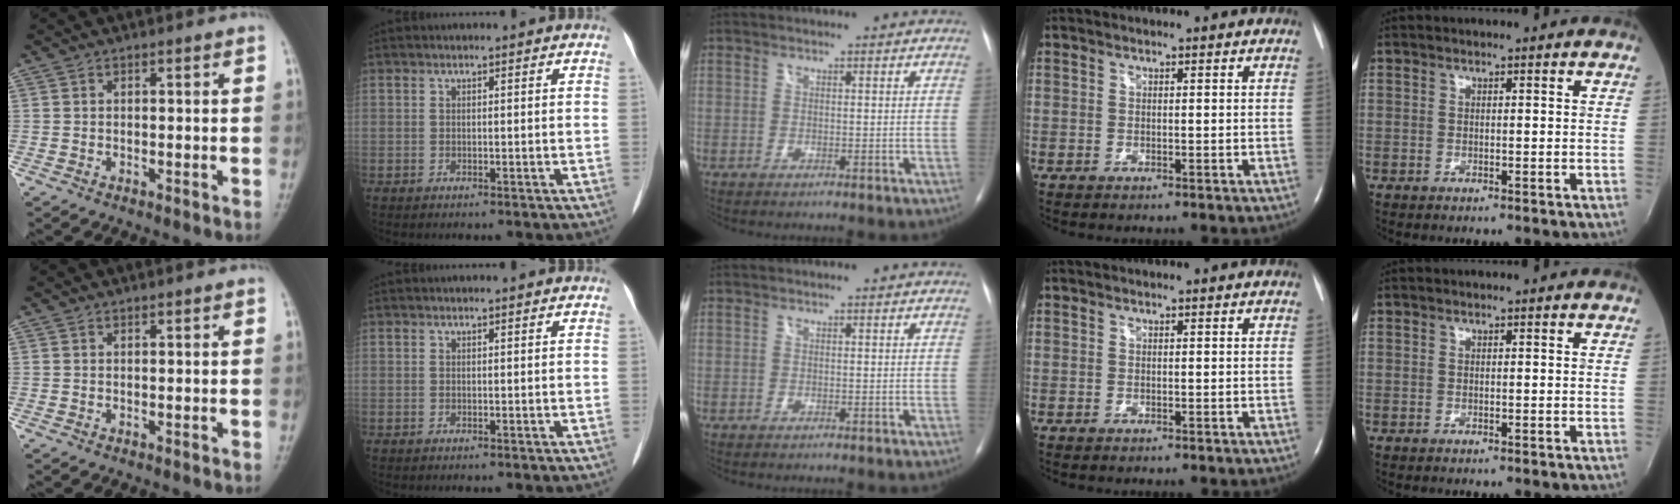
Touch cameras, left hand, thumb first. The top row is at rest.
{"index": {"total": 1.2, "force": [1.1, 0.1, 0.5], "torque": [-0.012, 0.012, 0.012]}}